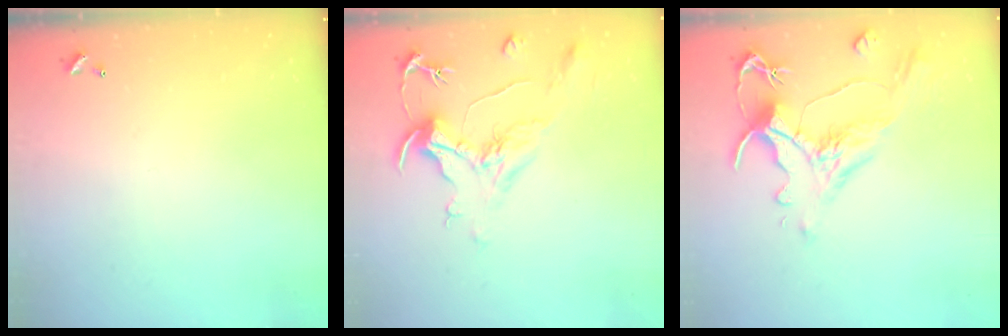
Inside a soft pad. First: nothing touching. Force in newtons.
{"total": 2.2, "press": 1.7, "slide": 1.4}
{"total": 1.6, "press": 0.4, "slide": 1.5}